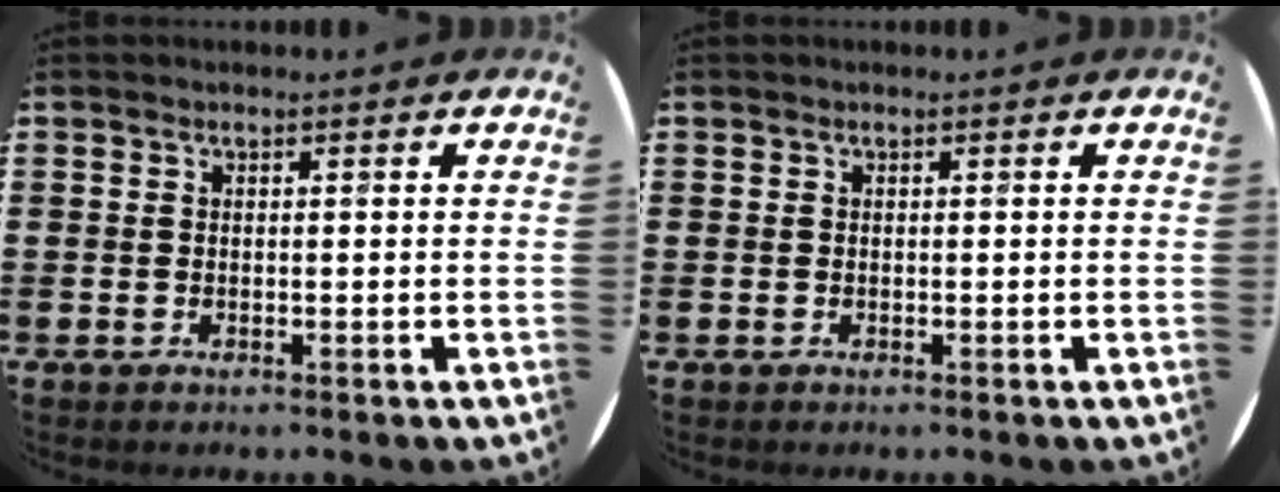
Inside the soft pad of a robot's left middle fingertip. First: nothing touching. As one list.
[{"total": 0.0}]